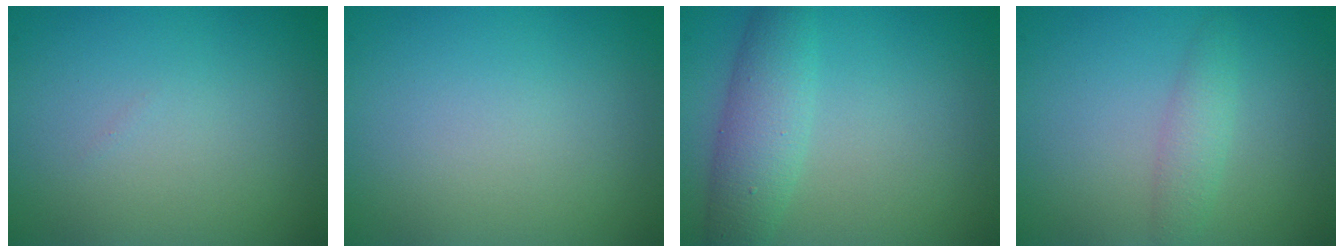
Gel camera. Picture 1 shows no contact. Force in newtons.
{"total": 0.0}
{"total": 3.9, "press": 3.9, "slide": 0.1}
{"total": 1.8, "press": 1.8, "slide": 0.1}